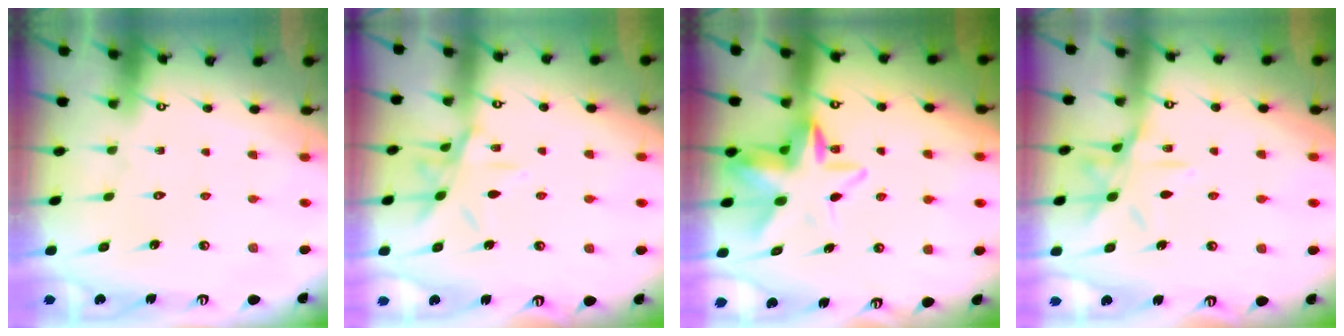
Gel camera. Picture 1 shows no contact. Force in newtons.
{"total": 10.2, "press": 10.2, "slide": 0.6}
{"total": 10.0, "press": 9.6, "slide": 2.8}
{"total": 10.5, "press": 10.5, "slide": 0.9}